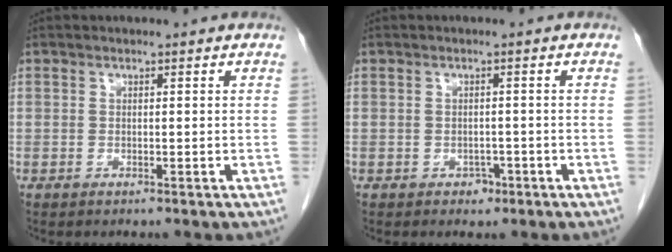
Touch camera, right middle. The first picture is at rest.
{"total": 1.6, "force": [-0.9, 1.2, 0.6], "torque": [-0.008, 0.004, -0.010]}